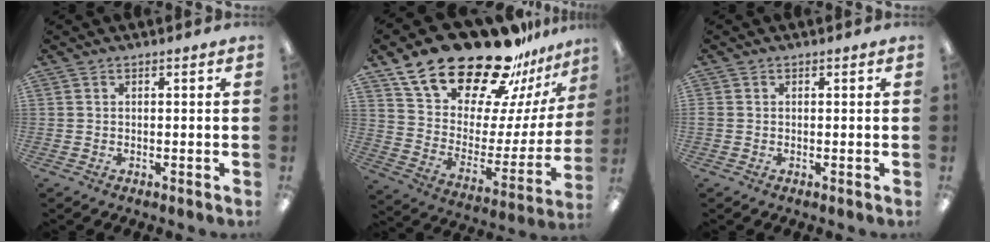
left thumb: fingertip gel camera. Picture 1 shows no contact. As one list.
[{"total": 26.8, "force": [21.2, 11.2, 12.1], "torque": [-0.196, -0.152, 0.382]}, {"total": 0.6, "force": [-0.1, 0.6, 0.2], "torque": [-0.002, 0.004, -0.004]}]